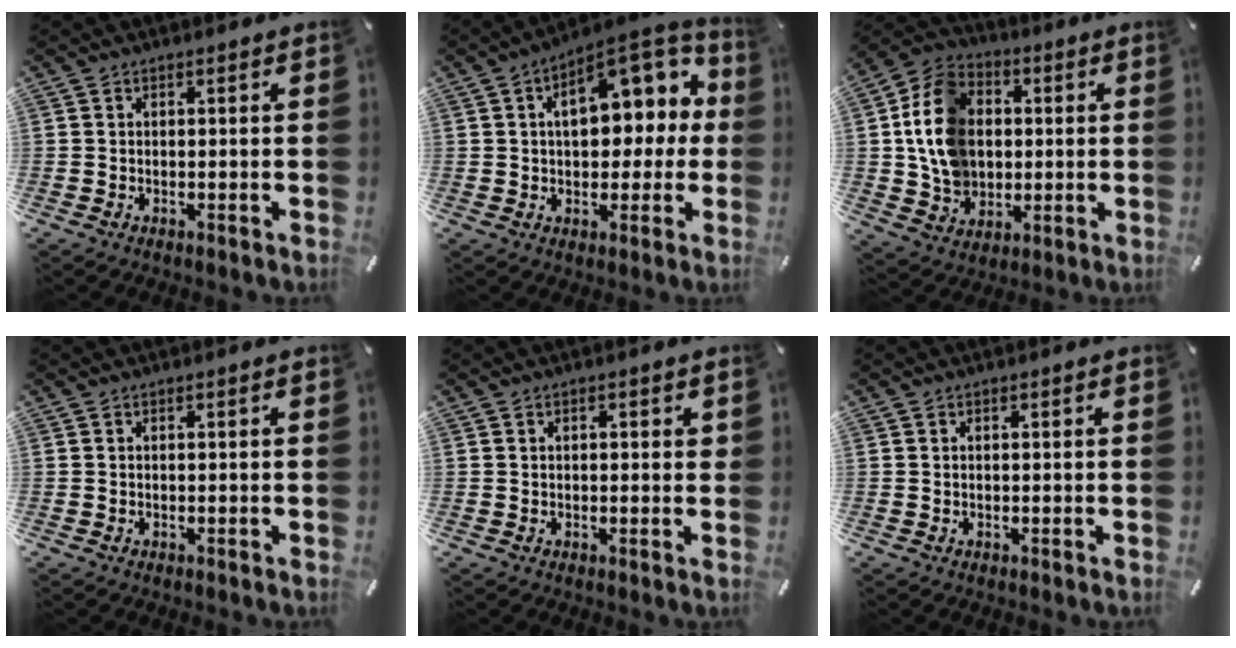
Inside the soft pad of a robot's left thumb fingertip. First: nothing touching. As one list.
[{"total": 15.4, "force": [4.6, 9.2, 11.5], "torque": [-0.144, -0.020, 0.077]}, {"total": 14.3, "force": [0.9, 12.3, 7.3], "torque": [-0.163, 0.013, 0.019]}, {"total": 0.0}, {"total": 0.9, "force": [0.3, 0.5, 0.7], "torque": [-0.013, 0.005, 0.004]}, {"total": 0.0}]